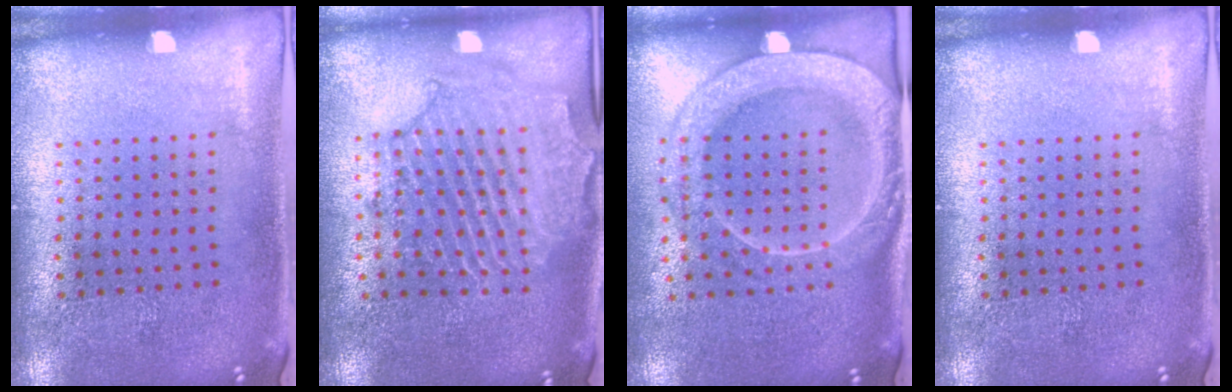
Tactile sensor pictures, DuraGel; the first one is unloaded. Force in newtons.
{"total": 2.3, "press": 2.1, "slide": 0.7}
{"total": 2.3, "press": 2.2, "slide": 0.9}
{"total": 0.0}